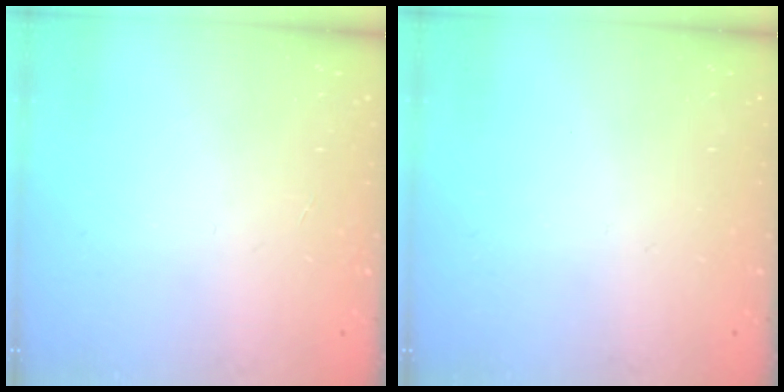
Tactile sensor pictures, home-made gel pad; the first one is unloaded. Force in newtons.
{"total": 0.0}